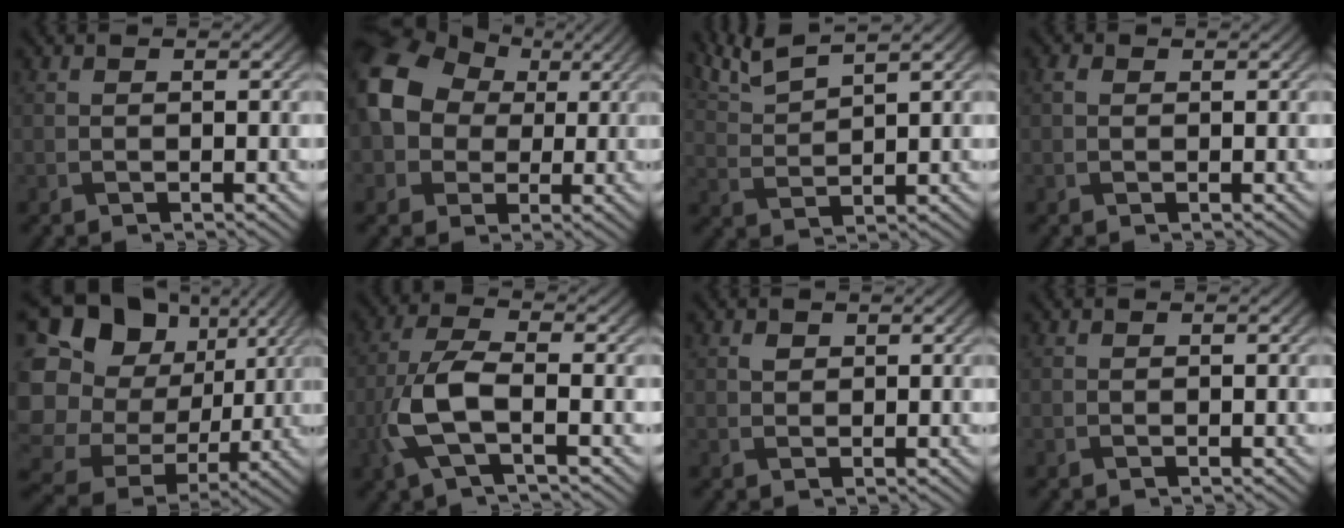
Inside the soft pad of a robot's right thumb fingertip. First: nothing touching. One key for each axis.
{"total": 13.1, "fx": 2.1, "fy": 10.8, "fz": 7.1, "tx": -0.182, "ty": 0.016, "tz": 0.026}
{"total": 5.6, "fx": 4.6, "fy": 0.8, "fz": 3.2, "tx": -0.073, "ty": 0.015, "tz": 0.097}
{"total": 0.9, "fx": 0.0, "fy": 0.7, "fz": 0.6, "tx": -0.015, "ty": 0.000, "tz": -0.004}
{"total": 23.2, "fx": 2.1, "fy": 20.6, "fz": 10.3, "tx": -0.305, "ty": 0.017, "tz": 0.042}
{"total": 7.4, "fx": -2.5, "fy": 2.7, "fz": 6.4, "tx": -0.156, "ty": 0.001, "tz": -0.057}
{"total": 0.7, "fx": 0.2, "fy": 0.6, "fz": 0.3, "tx": -0.009, "ty": -0.005, "tz": 0.003}
{"total": 0.0}